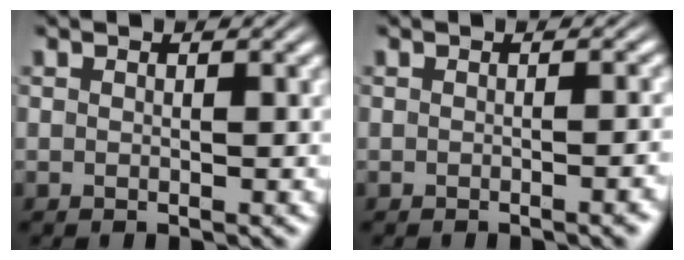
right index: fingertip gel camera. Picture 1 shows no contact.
{"total": 0.9, "force": [-0.6, -0.2, 0.7], "torque": [-0.008, 0.005, -0.012]}